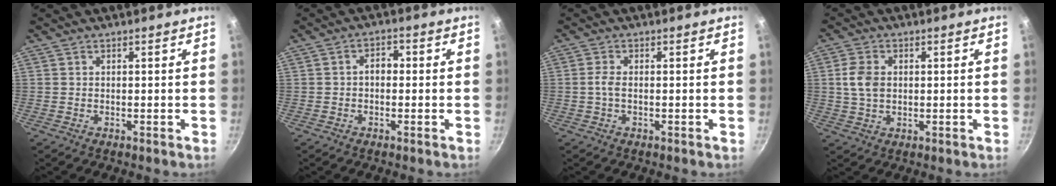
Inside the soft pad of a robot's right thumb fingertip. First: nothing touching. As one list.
[{"total": 3.0, "force": [-0.3, 2.1, 2.1], "torque": [-0.017, 0.012, -0.009]}, {"total": 2.0, "force": [-0.2, 0.8, 1.8], "torque": [-0.047, 0.005, -0.009]}, {"total": 5.6, "force": [0.7, 4.0, 4.0], "torque": [-0.072, 0.002, 0.011]}]